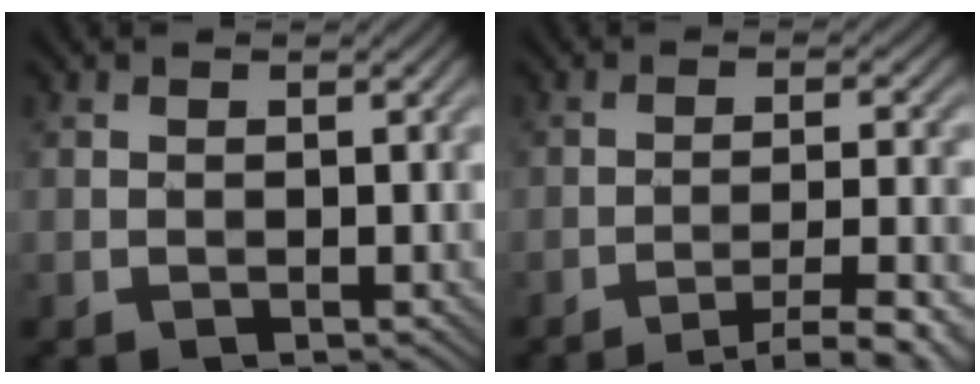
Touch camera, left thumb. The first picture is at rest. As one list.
[{"total": 7.1, "force": [-5.1, 1.0, 4.9], "torque": [-0.077, 0.016, -0.078]}]